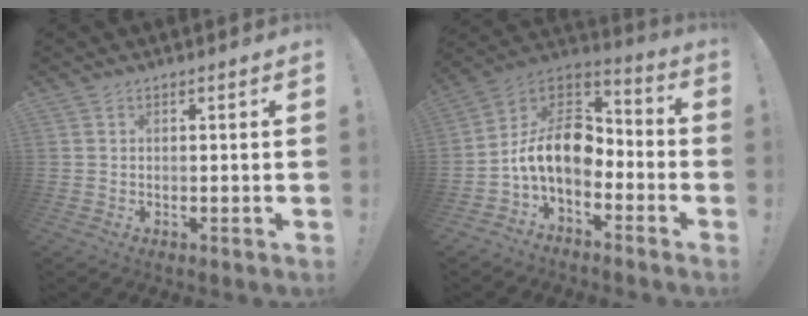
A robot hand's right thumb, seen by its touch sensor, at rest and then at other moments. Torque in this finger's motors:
{"motor_torque": [1.07, 0.27, 0.12, -0.24, 0.15]}